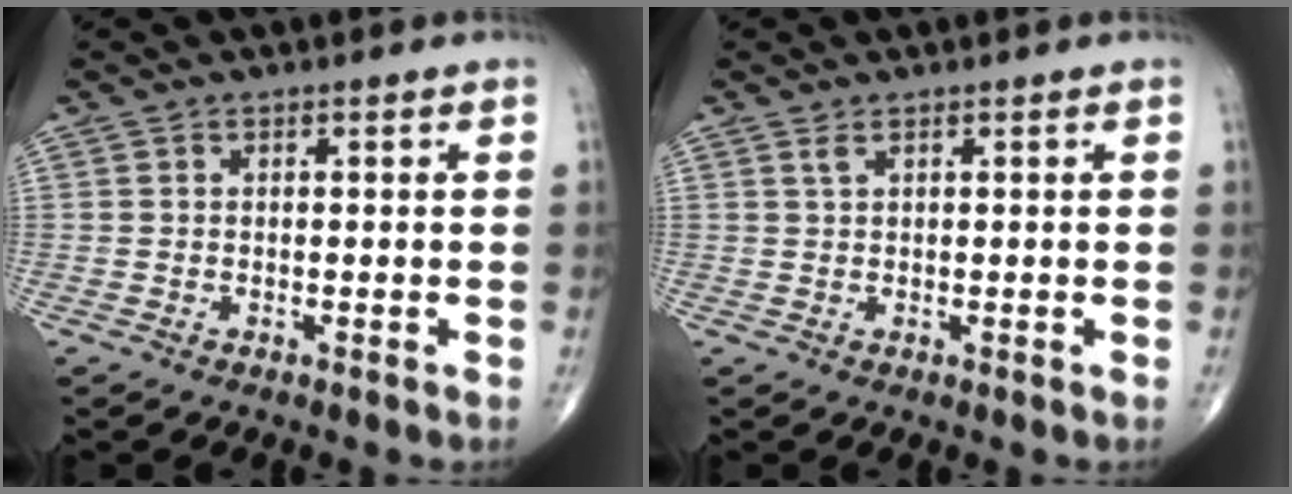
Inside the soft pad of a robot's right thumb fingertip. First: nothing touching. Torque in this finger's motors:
{"motor_torque": [-0.22, -0.23, 0.29, 0.27, -0.01]}